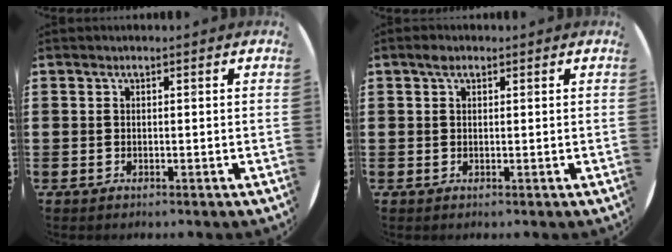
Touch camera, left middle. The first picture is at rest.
{"total": 1.1, "force": [0.7, 0.6, 0.6], "torque": [-0.004, 0.003, 0.011]}